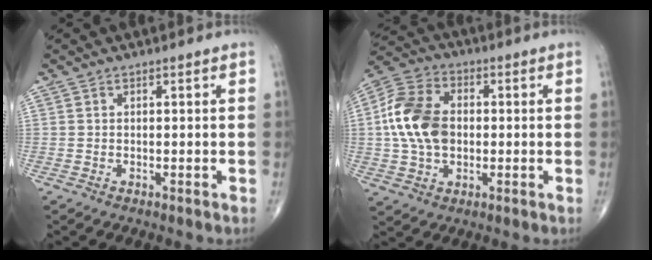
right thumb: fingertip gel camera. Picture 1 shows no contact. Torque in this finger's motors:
{"motor_torque": [-0.90, 1.18, 1.08, 0.01, 0.14]}